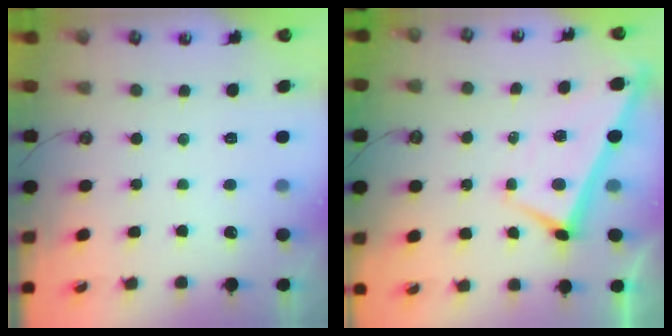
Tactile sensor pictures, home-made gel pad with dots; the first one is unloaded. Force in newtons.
{"total": 1.9, "press": 1.9, "slide": 0.2}